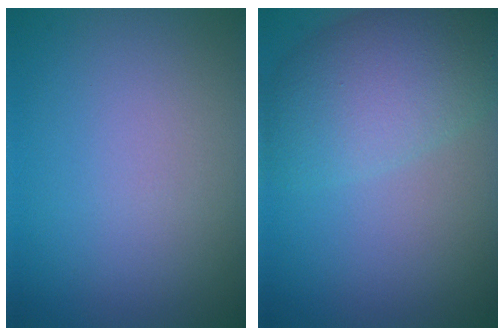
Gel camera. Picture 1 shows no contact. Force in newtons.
{"total": 6.6, "press": 6.6, "slide": 0.1}